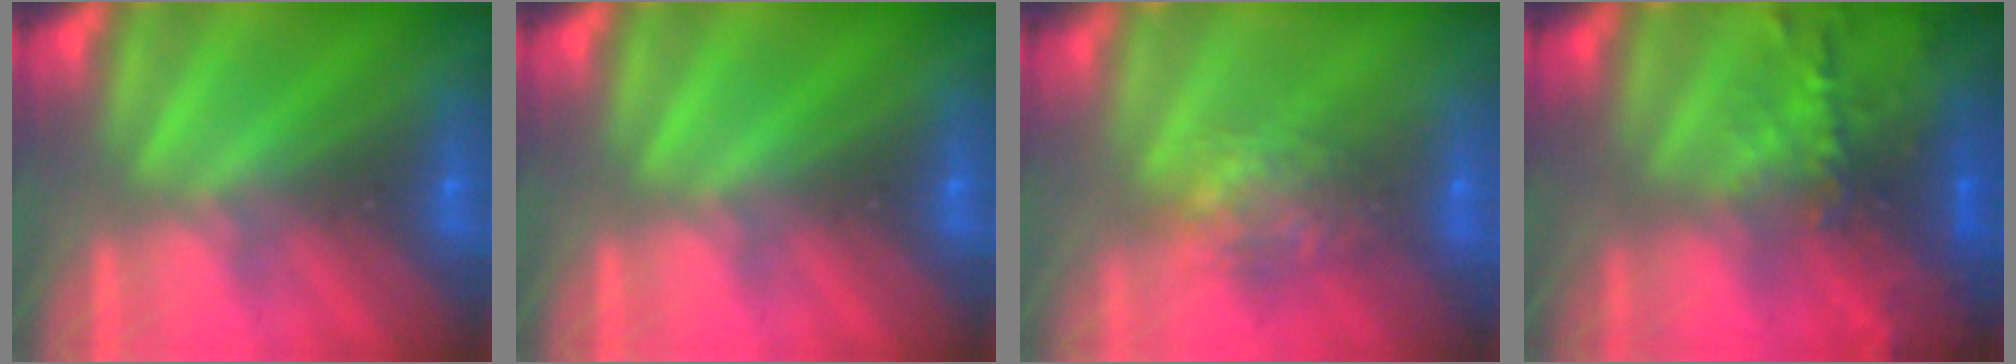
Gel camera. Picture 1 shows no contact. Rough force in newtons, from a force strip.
{"total": 0.0}
{"total": 8.4}
{"total": 8.4}